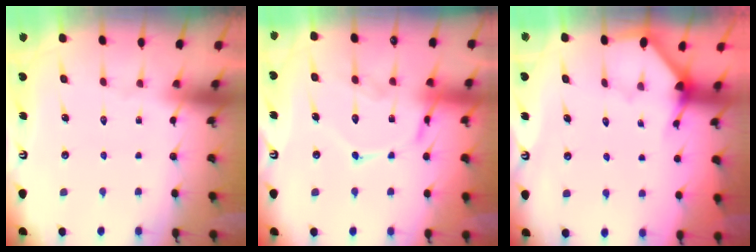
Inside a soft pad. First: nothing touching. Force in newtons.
{"total": 14.8, "press": 14.7, "slide": 1.3}
{"total": 2.9, "press": 2.8, "slide": 0.4}